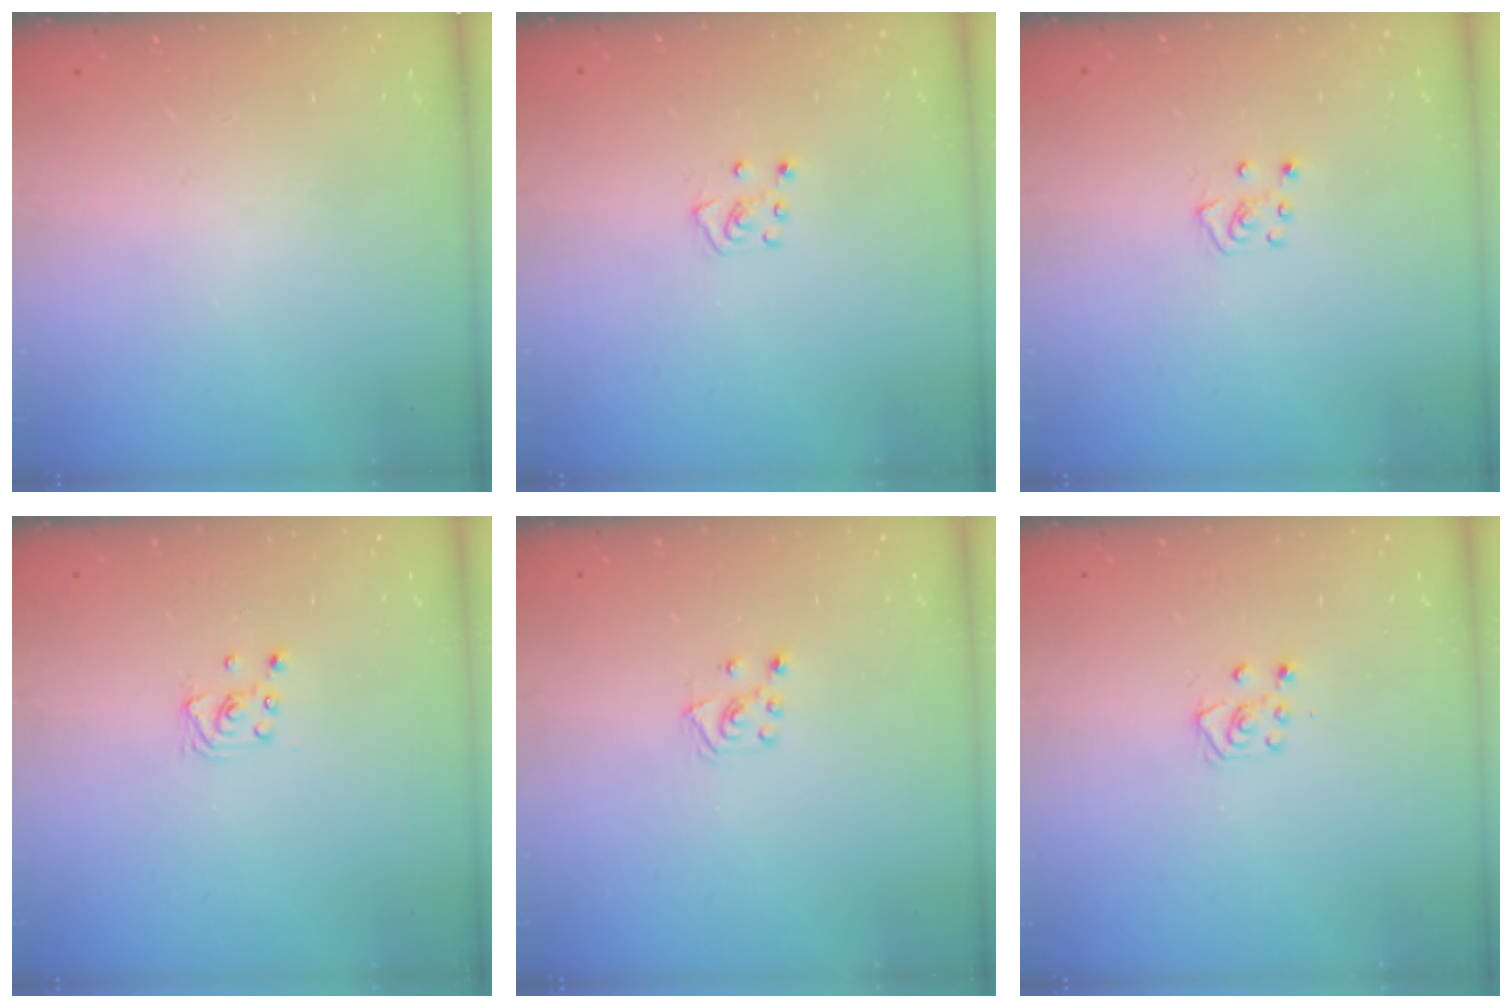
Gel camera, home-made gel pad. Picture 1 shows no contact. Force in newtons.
{"total": 3.7, "press": 3.6, "slide": 0.4}
{"total": 3.7, "press": 3.6, "slide": 0.4}
{"total": 2.1, "press": 2.1, "slide": 0.2}
{"total": 4.6, "press": 4.6, "slide": 0.5}
{"total": 4.8, "press": 4.8, "slide": 0.5}